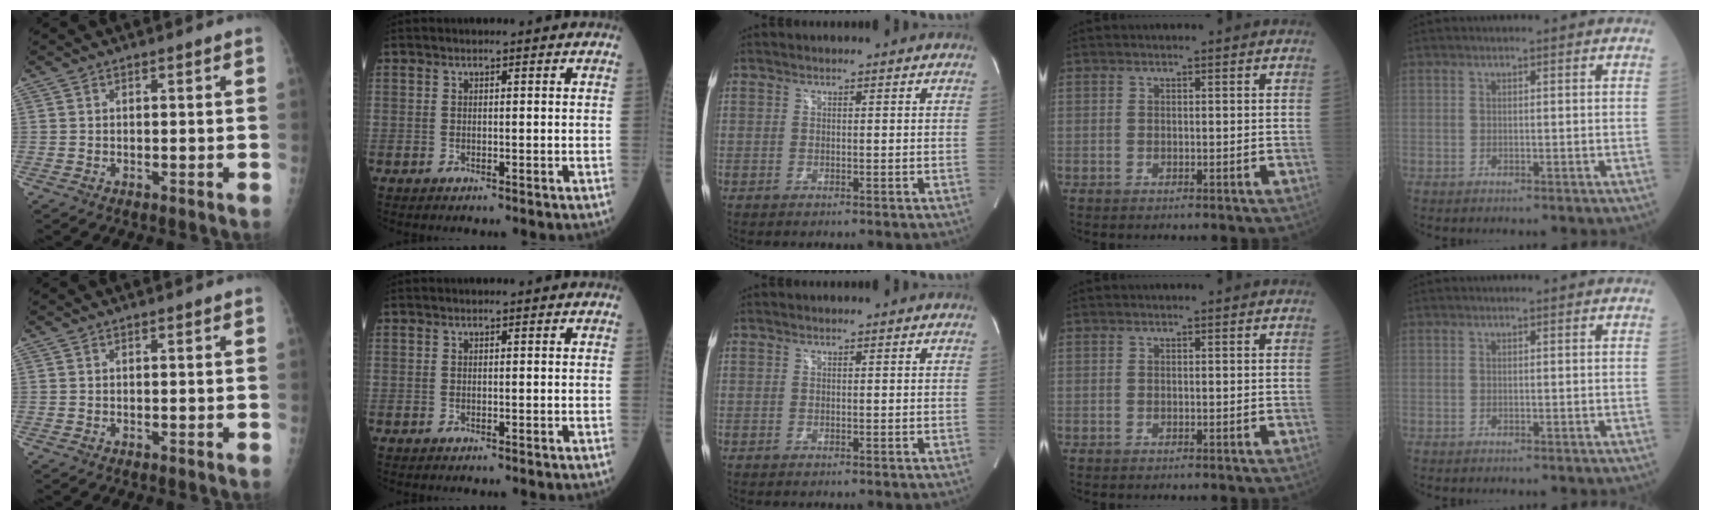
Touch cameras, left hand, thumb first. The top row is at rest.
{}